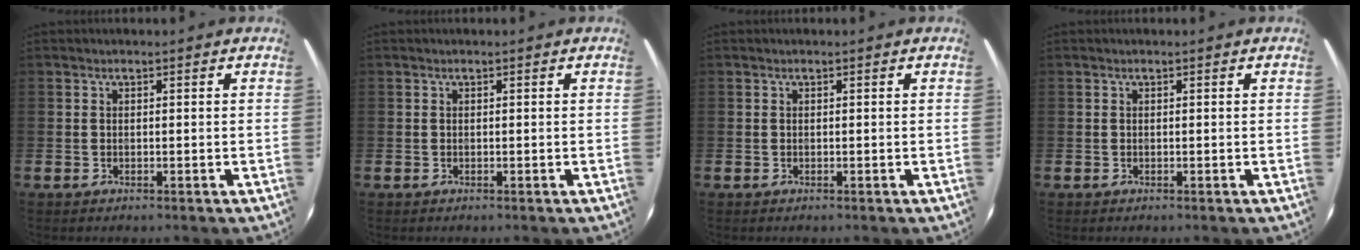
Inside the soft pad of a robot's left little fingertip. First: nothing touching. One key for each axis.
{"total": 0.0}
{"total": 0.0}
{"total": 0.0}